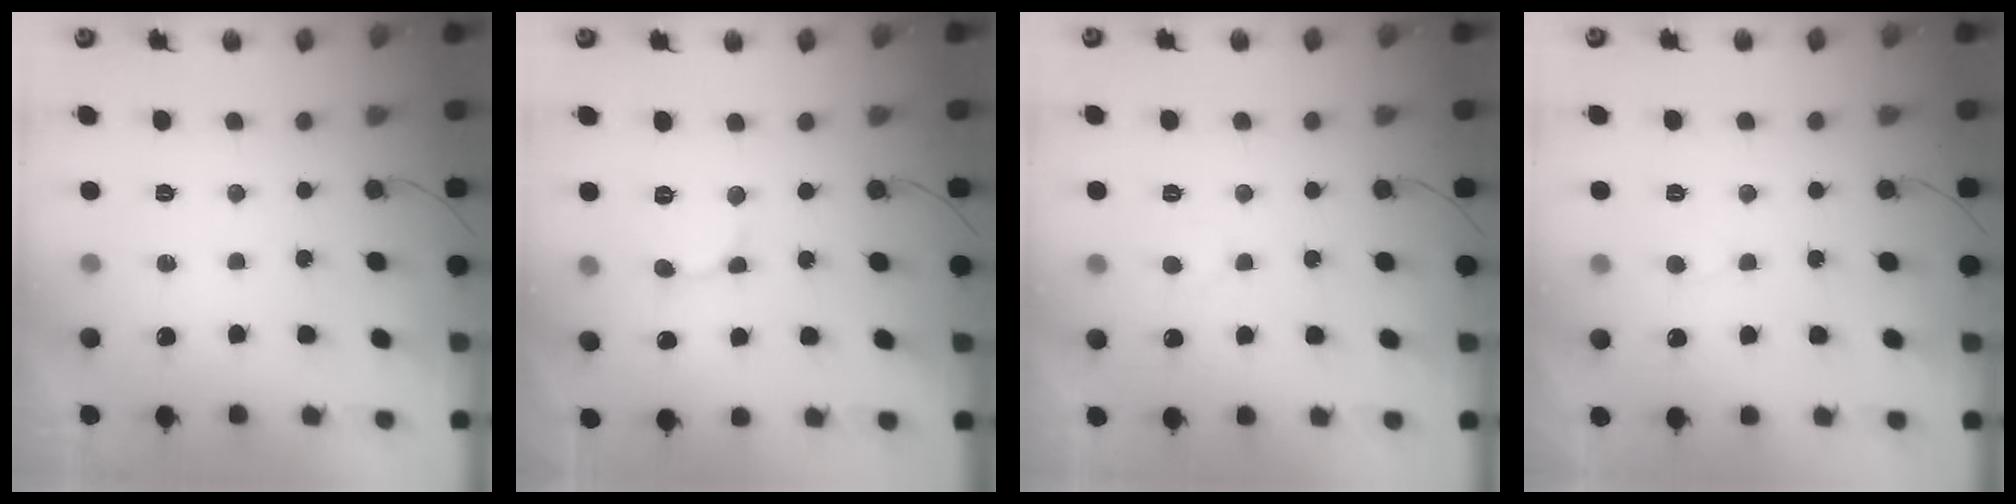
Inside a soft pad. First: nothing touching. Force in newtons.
{"total": 2.3, "press": 2.3, "slide": 0.2}
{"total": 3.7, "press": 3.7, "slide": 0.3}
{"total": 4.7, "press": 4.7, "slide": 0.6}